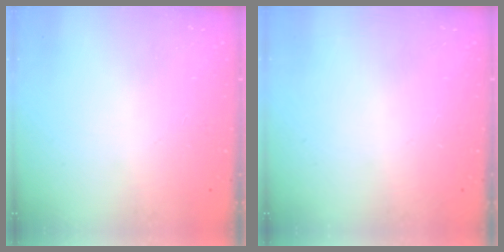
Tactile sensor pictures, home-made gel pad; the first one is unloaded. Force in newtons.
{"total": 0.0}